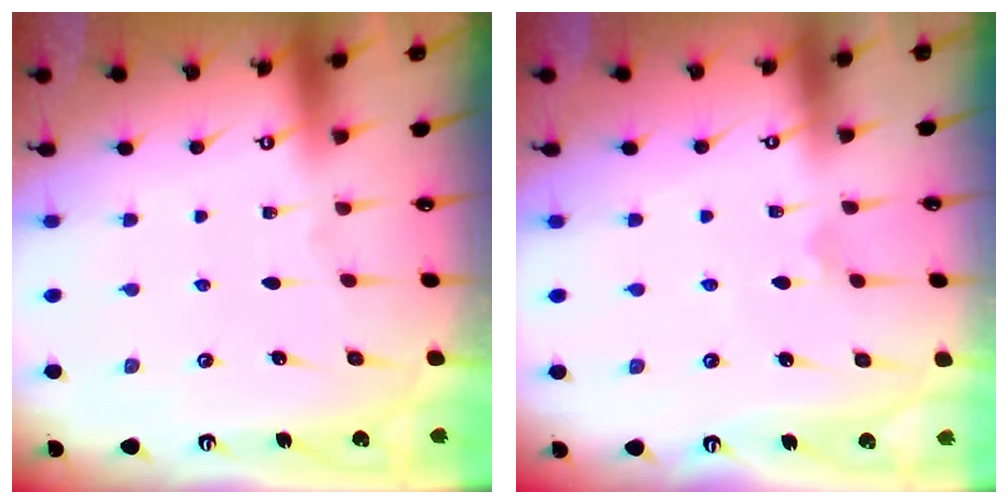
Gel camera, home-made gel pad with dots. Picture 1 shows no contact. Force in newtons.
{"total": 2.9, "press": 2.9, "slide": 0.1}